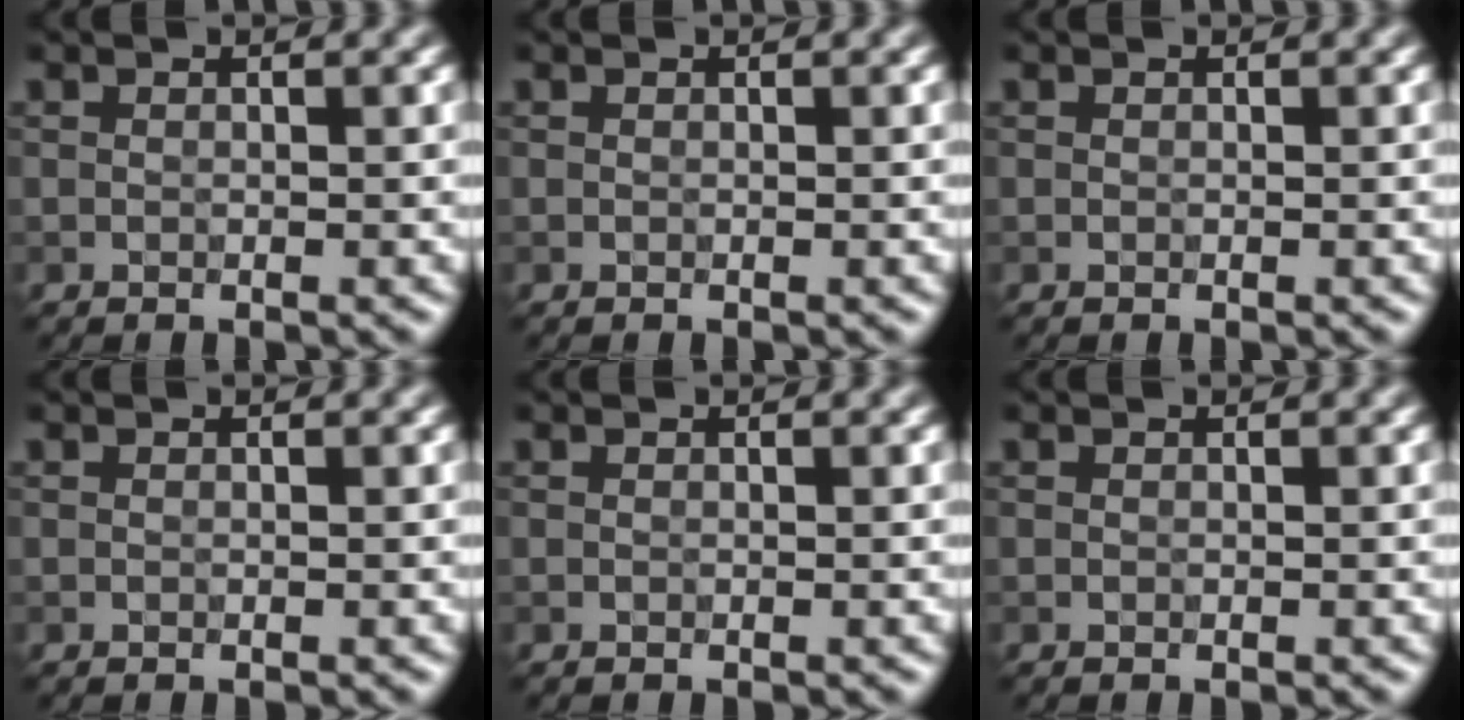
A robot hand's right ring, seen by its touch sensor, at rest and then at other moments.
{"total": 0.0}
{"total": 0.0}
{"total": 0.0}
{"total": 0.0}
{"total": 0.0}